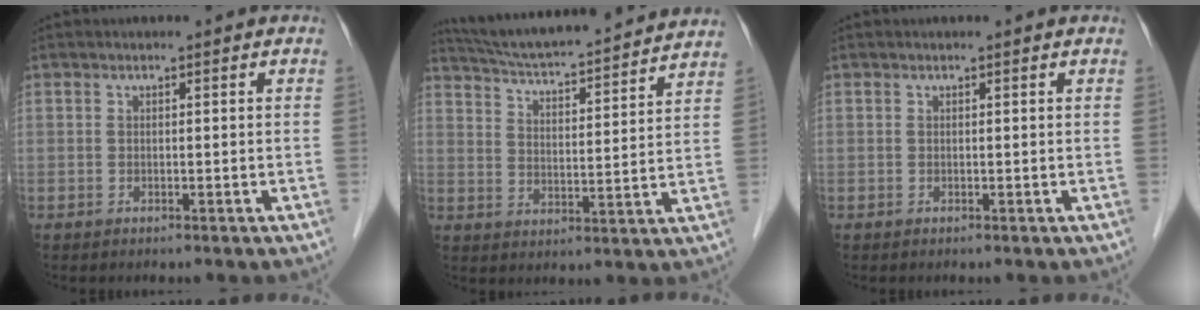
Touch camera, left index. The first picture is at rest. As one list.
[{"total": 22.1, "force": [20.4, 1.5, 8.2], "torque": [-0.139, 0.005, 0.285]}, {"total": 0.5, "force": [0.5, 0.0, 0.1], "torque": [-0.002, 0.005, 0.006]}]